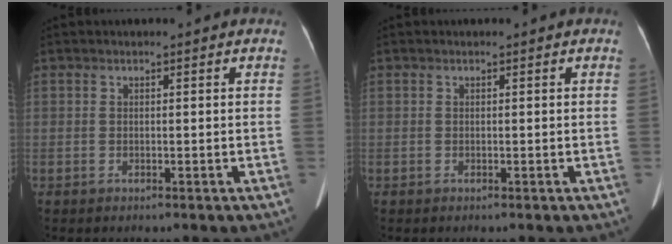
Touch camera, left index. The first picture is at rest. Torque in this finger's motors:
{"motor_torque": [0.18, -0.06, -0.02, 0.00]}